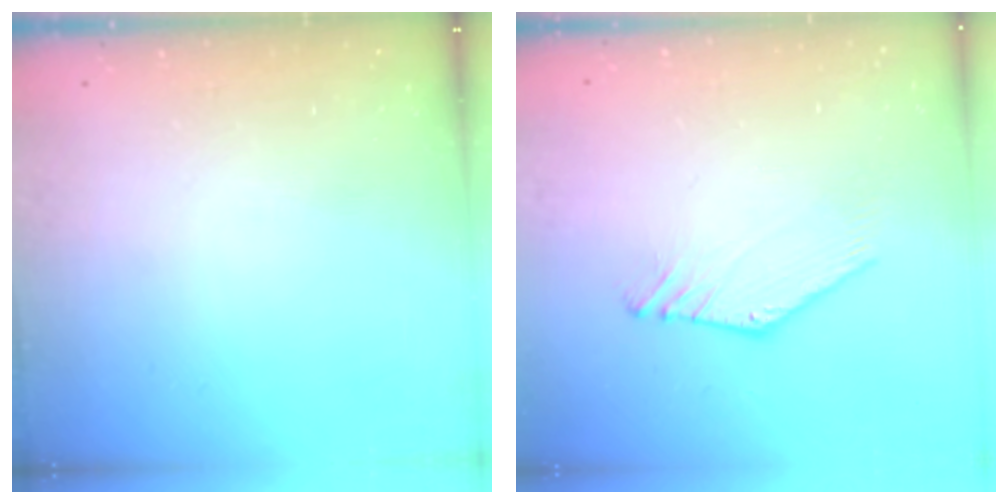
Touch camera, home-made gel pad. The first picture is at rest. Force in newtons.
{"total": 2.0, "press": 2.0, "slide": 0.0}